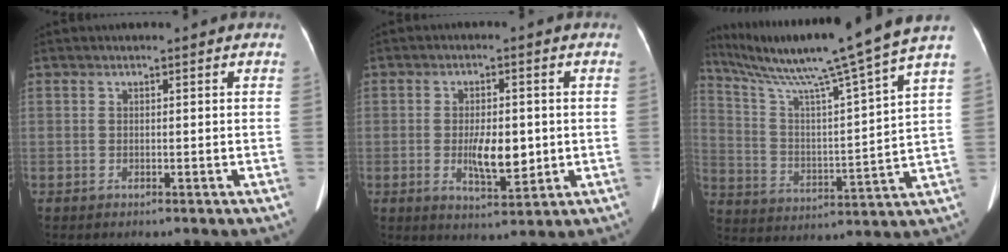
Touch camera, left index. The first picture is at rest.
{"total": 6.5, "force": [-0.7, 2.5, 6.0], "torque": [-0.108, -0.011, -0.009]}
{"total": 21.3, "force": [17.0, -2.4, 12.6], "torque": [-0.219, -0.016, 0.262]}